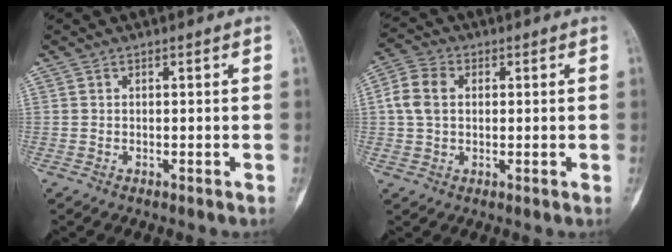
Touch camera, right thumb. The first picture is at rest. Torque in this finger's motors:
{"motor_torque": [-0.14, 0.17, 0.70, 0.04, 0.11]}